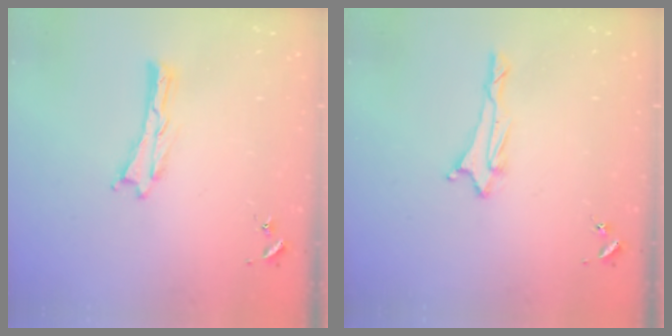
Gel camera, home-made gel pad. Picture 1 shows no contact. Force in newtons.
{"total": 1.9, "press": 1.9, "slide": 0.5}